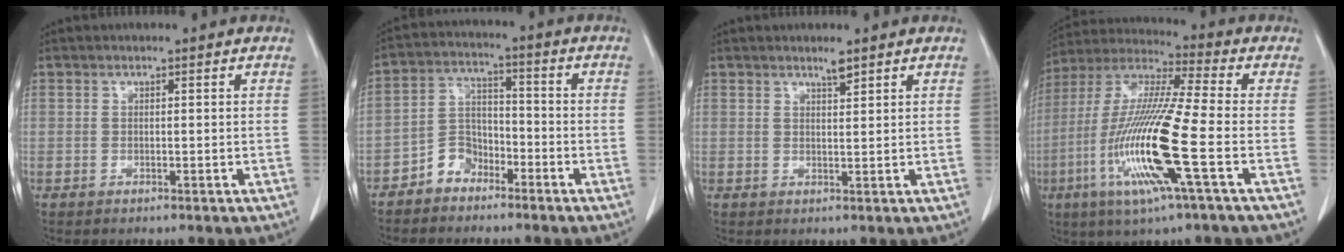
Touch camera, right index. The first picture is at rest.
{"total": 5.6, "force": [-3.9, 3.7, 1.6], "torque": [-0.030, 0.014, -0.074]}
{"total": 1.6, "force": [1.4, 0.0, 0.8], "torque": [-0.017, -0.003, 0.025]}
{"total": 17.6, "force": [-5.2, 0.0, 16.8], "torque": [-0.349, -0.020, -0.109]}